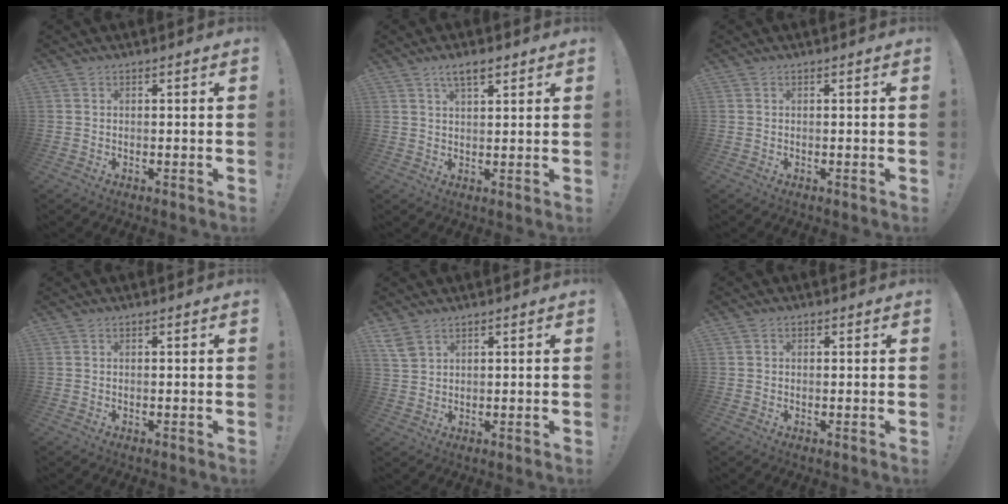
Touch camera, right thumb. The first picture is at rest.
{"total": 5.3, "force": [3.2, 1.9, 3.7], "torque": [-0.057, -0.011, 0.055]}
{"total": 0.0}
{"total": 0.0}
{"total": 4.2, "force": [2.9, 2.1, 2.3], "torque": [-0.047, -0.009, 0.059]}
{"total": 0.7, "force": [0.1, 0.6, 0.3], "torque": [-0.001, 0.000, 0.000]}